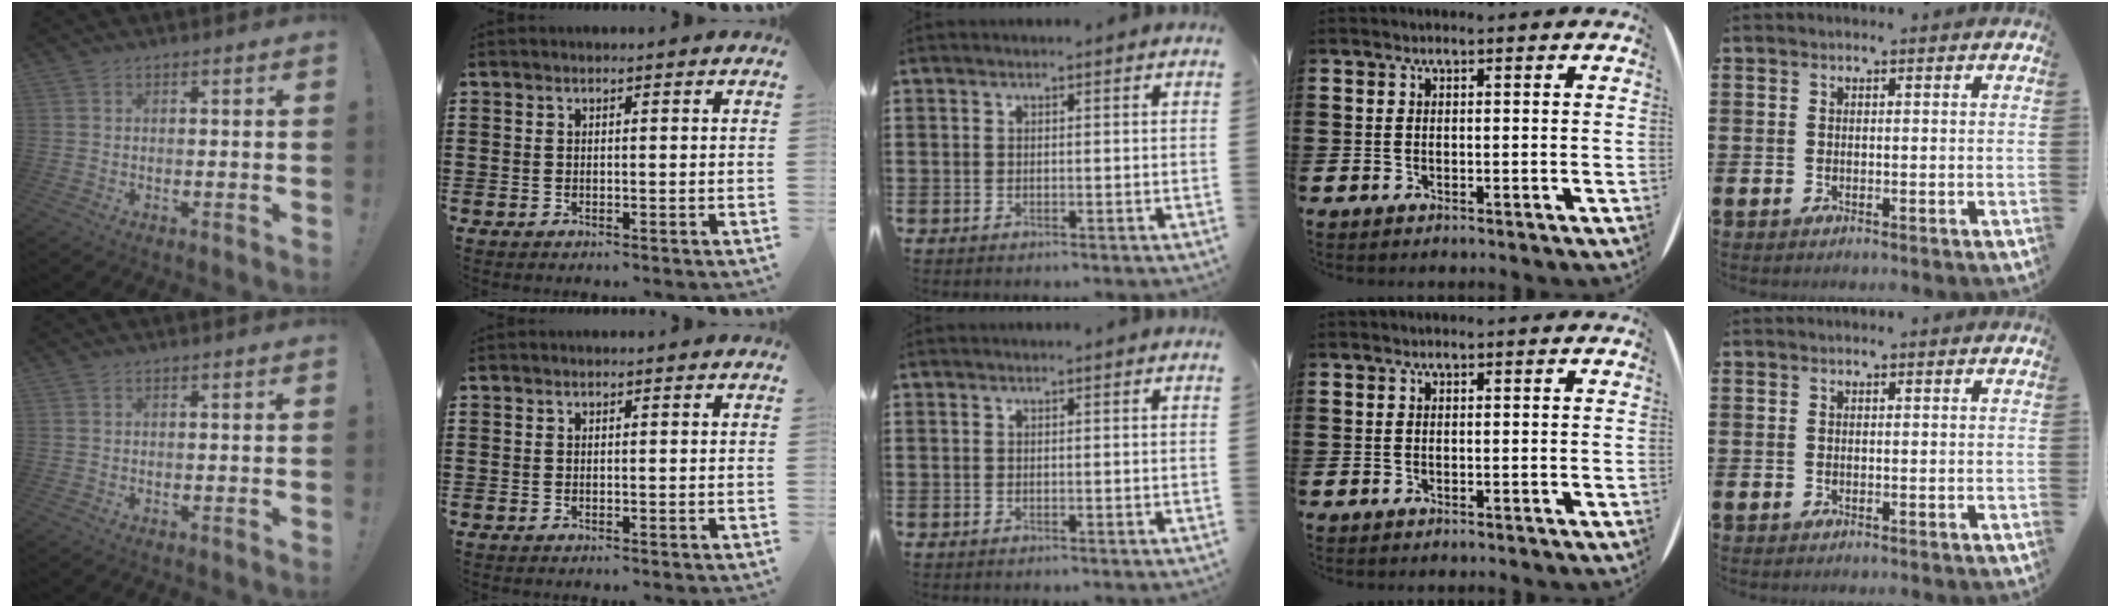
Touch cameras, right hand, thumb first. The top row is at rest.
{}